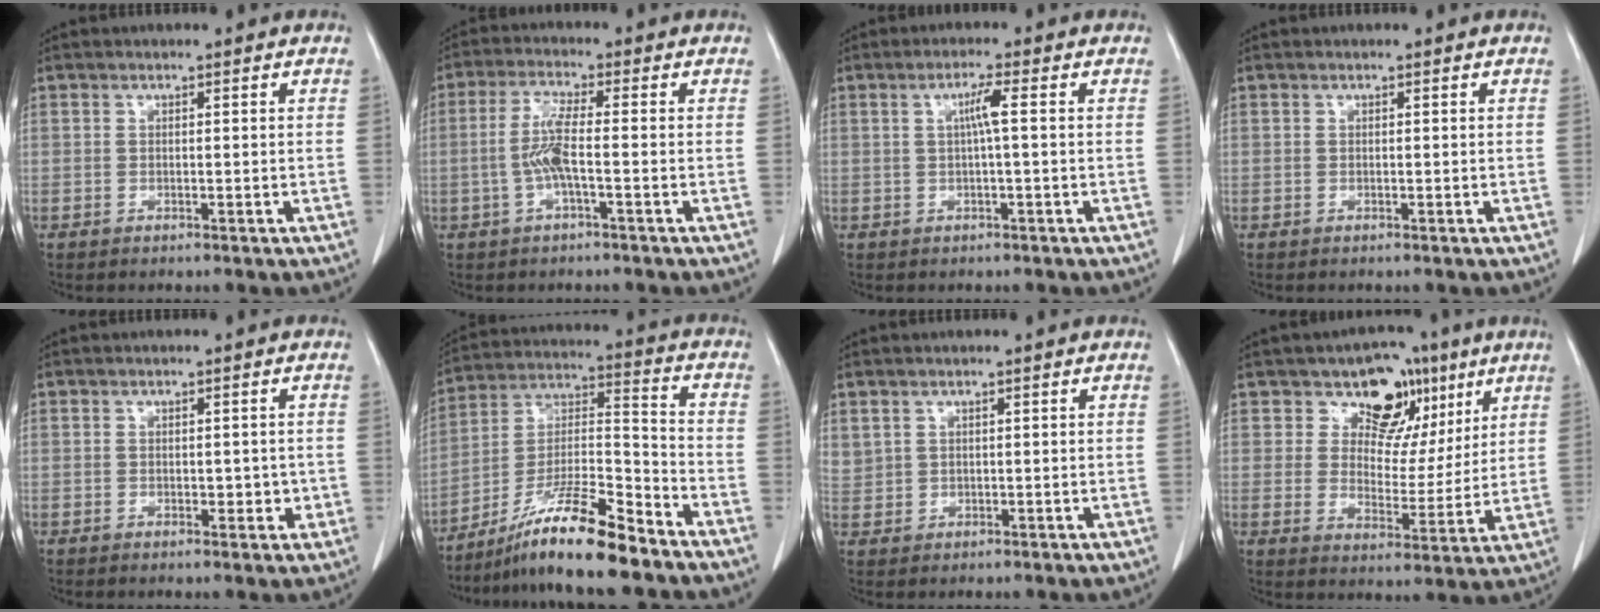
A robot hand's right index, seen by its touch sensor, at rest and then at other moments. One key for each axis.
{"total": 5.4, "fx": -1.1, "fy": 0.3, "fz": 5.2, "tx": -0.115, "ty": 0.004, "tz": -0.024}
{"total": 2.9, "fx": 0.3, "fy": -0.3, "fz": 2.9, "tx": -0.055, "ty": 0.003, "tz": 0.006}
{"total": 0.0}
{"total": 2.3, "fx": -0.3, "fy": 1.5, "fz": 1.8, "tx": -0.018, "ty": 0.005, "tz": 0.001}
{"total": 14.2, "fx": -10.8, "fy": 0.7, "fz": 9.2, "tx": -0.172, "ty": -0.003, "tz": -0.192}
{"total": 2.6, "fx": 1.5, "fy": 2.0, "fz": 0.6, "tx": -0.013, "ty": 0.010, "tz": 0.039}
{"total": 9.4, "fx": 5.5, "fy": 6.6, "fz": 3.8, "tx": -0.037, "ty": 0.012, "tz": 0.085}